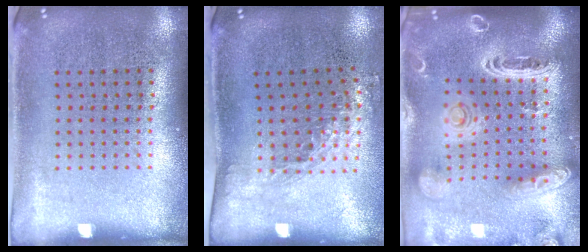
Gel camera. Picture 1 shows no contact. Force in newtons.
{"total": 1.5, "press": 1.1, "slide": 1.0}
{"total": 3.5, "press": 2.8, "slide": 2.1}